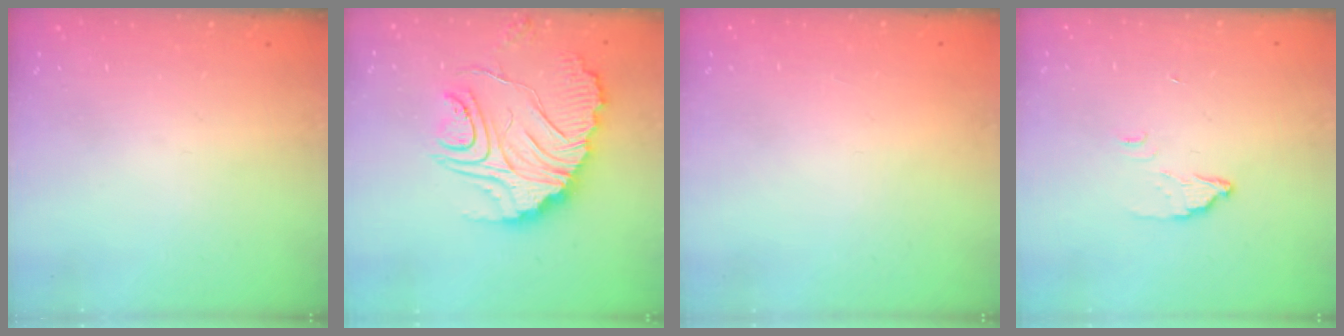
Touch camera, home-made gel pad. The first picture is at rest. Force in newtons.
{"total": 18.9, "press": 18.8, "slide": 1.8}
{"total": 2.2, "press": 2.2, "slide": 0.1}
{"total": 2.9, "press": 2.9, "slide": 0.4}